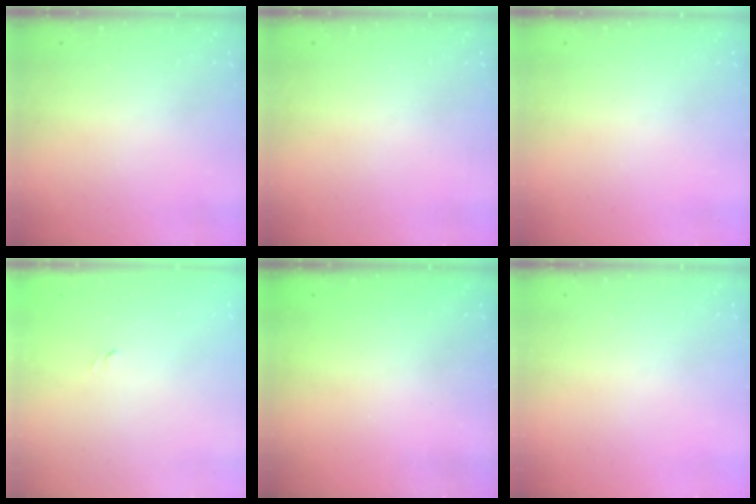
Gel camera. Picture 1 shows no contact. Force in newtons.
{"total": 0.0}
{"total": 0.0}
{"total": 3.3, "press": 3.1, "slide": 1.0}
{"total": 2.2, "press": 2.1, "slide": 0.7}
{"total": 0.0}